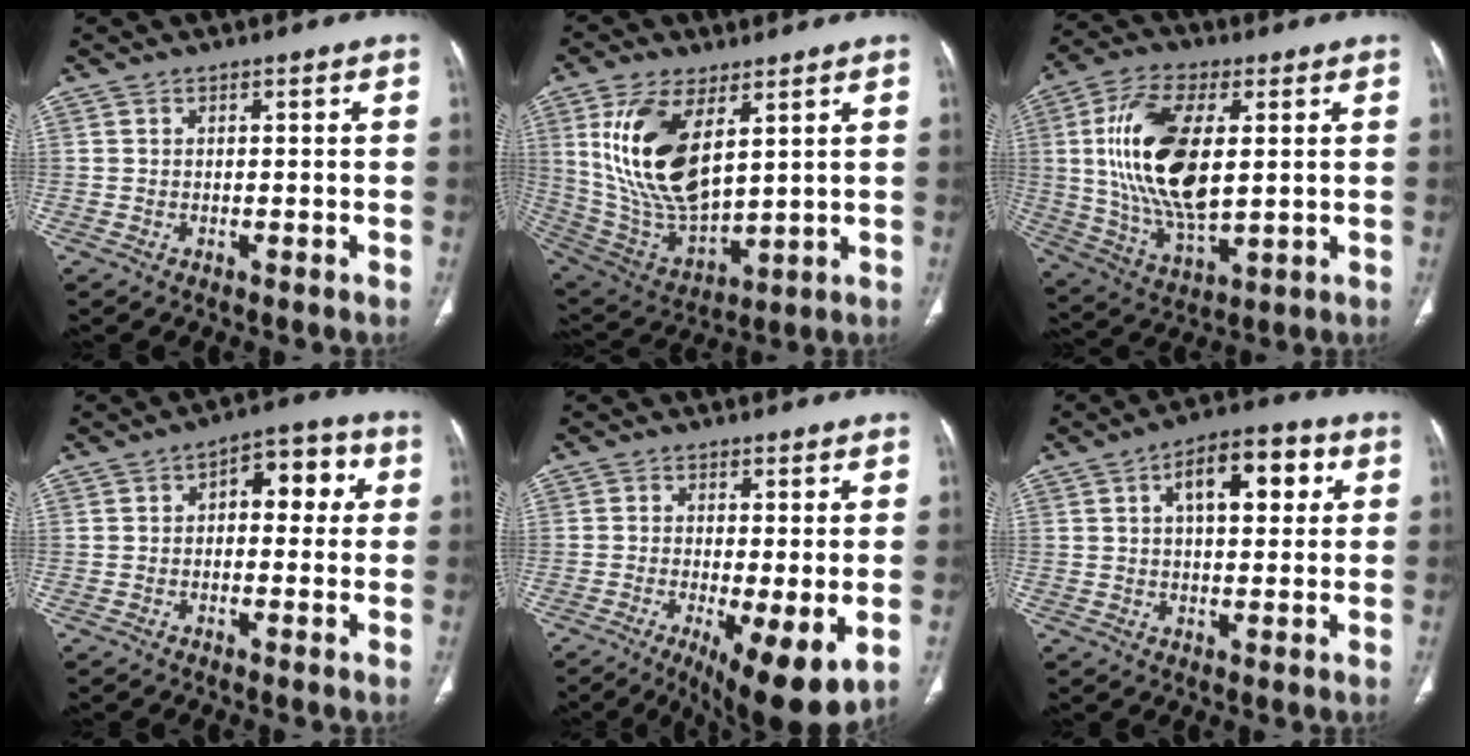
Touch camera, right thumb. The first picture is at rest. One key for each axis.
{"total": 18.4, "fx": 6.2, "fy": 9.0, "fz": 14.8, "tx": -0.281, "ty": -0.028, "tz": 0.136}
{"total": 19.6, "fx": 2.9, "fy": 9.4, "fz": 16.9, "tx": -0.328, "ty": -0.011, "tz": 0.058}
{"total": 7.8, "fx": 1.6, "fy": 4.4, "fz": 6.3, "tx": -0.047, "ty": 0.018, "tz": 0.013}
{"total": 10.9, "fx": -3.1, "fy": 2.9, "fz": 10.1, "tx": -0.156, "ty": -0.024, "tz": -0.041}
{"total": 11.7, "fx": 3.7, "fy": 5.7, "fz": 9.5, "tx": -0.116, "ty": 0.014, "tz": 0.051}